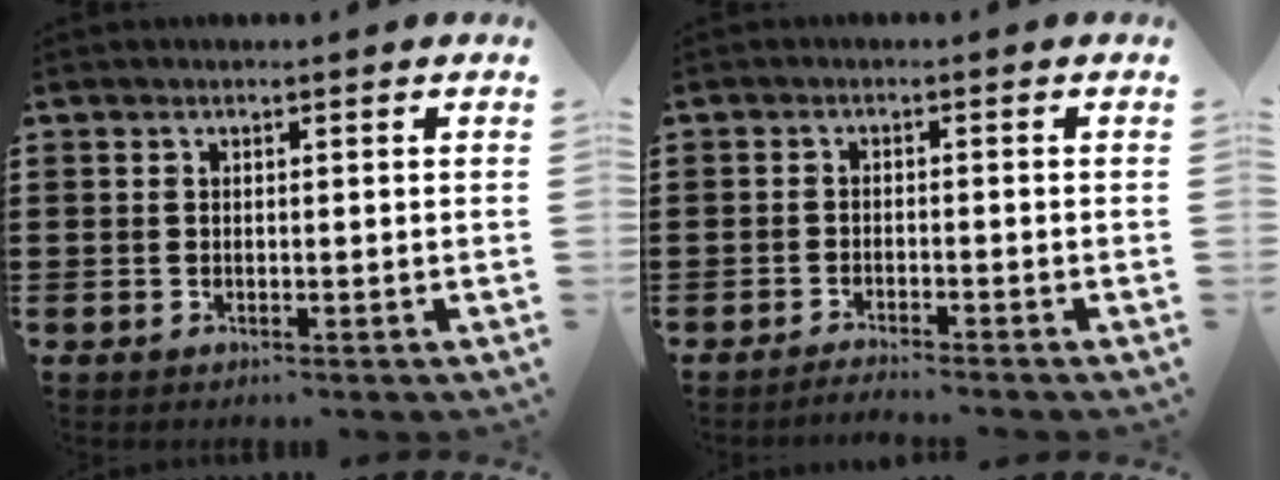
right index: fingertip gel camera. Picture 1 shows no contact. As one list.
[{"total": 1.8, "force": [-1.7, -0.2, 0.3], "torque": [-0.006, 0.002, -0.035]}]